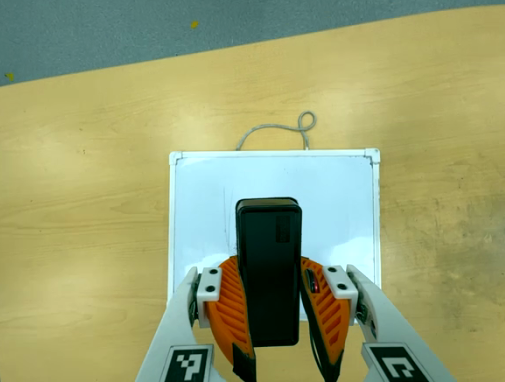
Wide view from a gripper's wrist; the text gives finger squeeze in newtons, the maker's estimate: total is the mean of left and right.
{"total": 8.5, "left": 7.2, "right": 9.8}